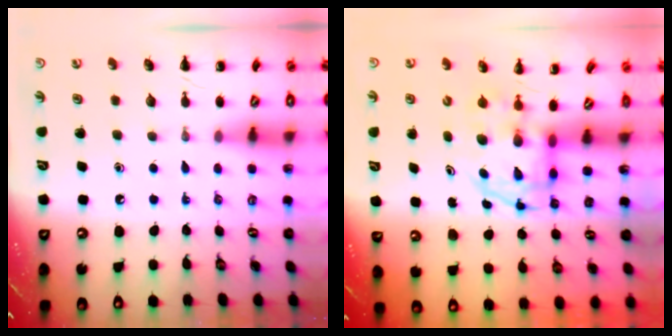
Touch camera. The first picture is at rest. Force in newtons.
{"total": 3.8, "press": 3.7, "slide": 0.7}